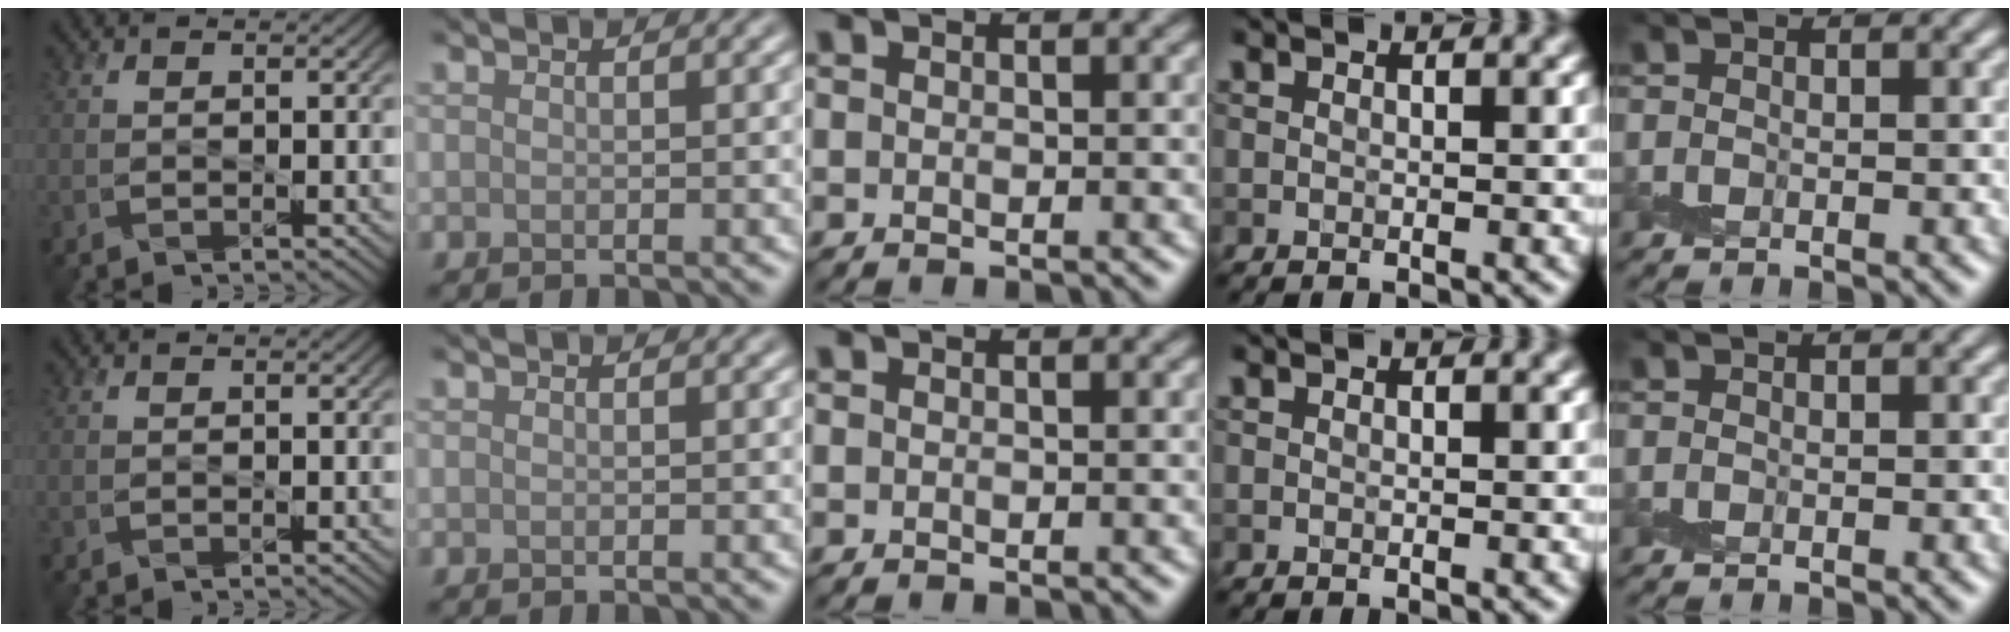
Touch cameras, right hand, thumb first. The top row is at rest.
{}